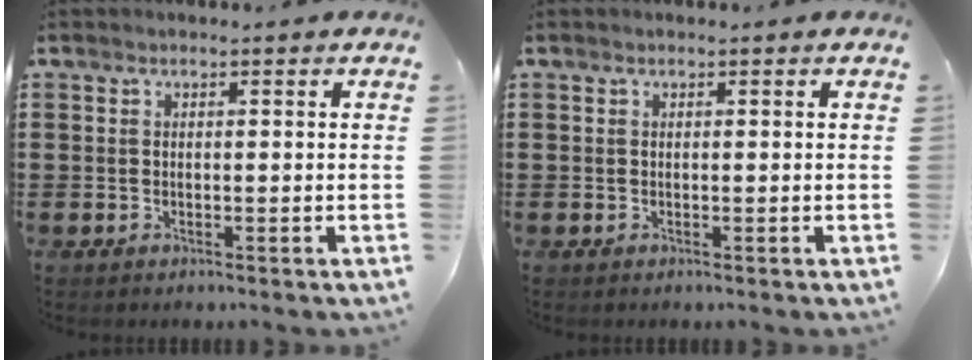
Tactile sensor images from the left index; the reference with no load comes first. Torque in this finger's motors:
{"motor_torque": [-0.01, -0.01, -0.02, 0.00]}